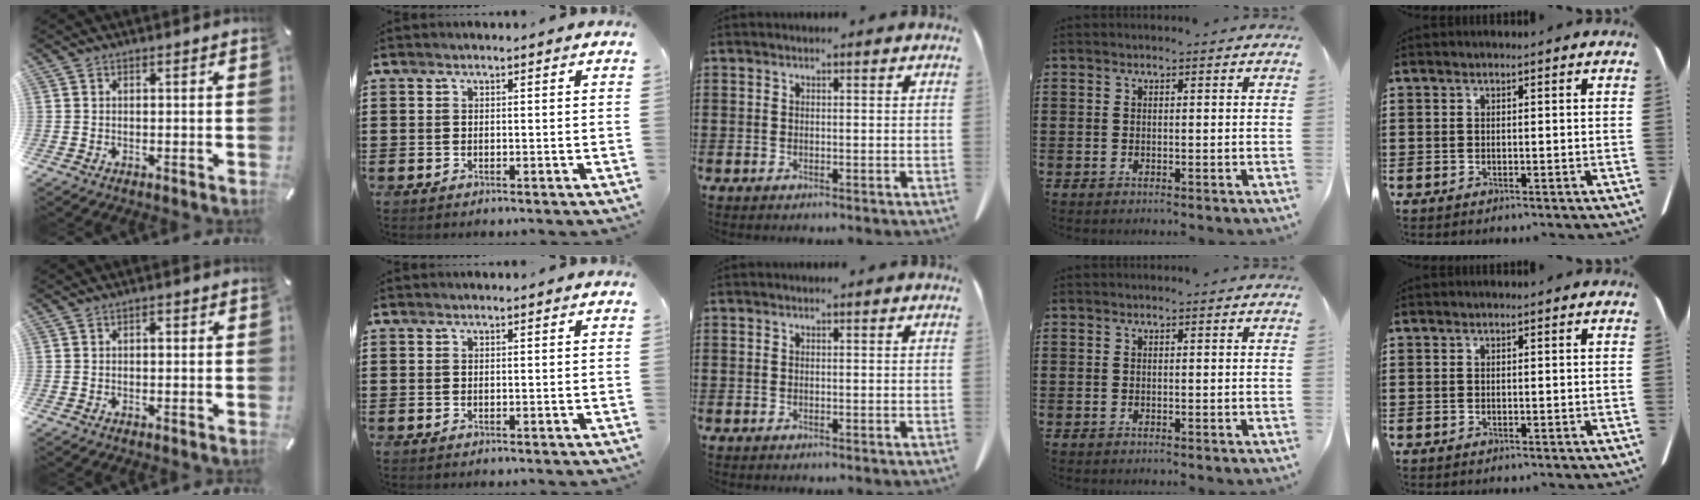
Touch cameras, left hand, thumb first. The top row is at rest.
{"thumb": {"total": 1.1, "force": [0.0, 0.7, 0.9], "torque": [-0.010, 0.000, -0.003]}}